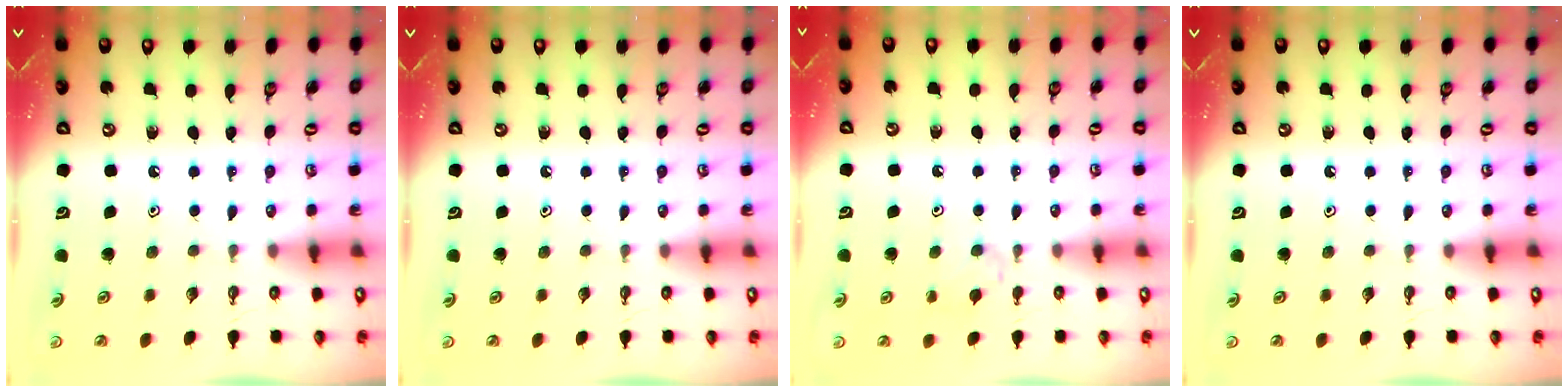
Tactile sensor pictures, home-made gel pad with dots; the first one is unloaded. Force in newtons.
{"total": 0.0}
{"total": 2.7, "press": 2.6, "slide": 0.6}
{"total": 0.0}